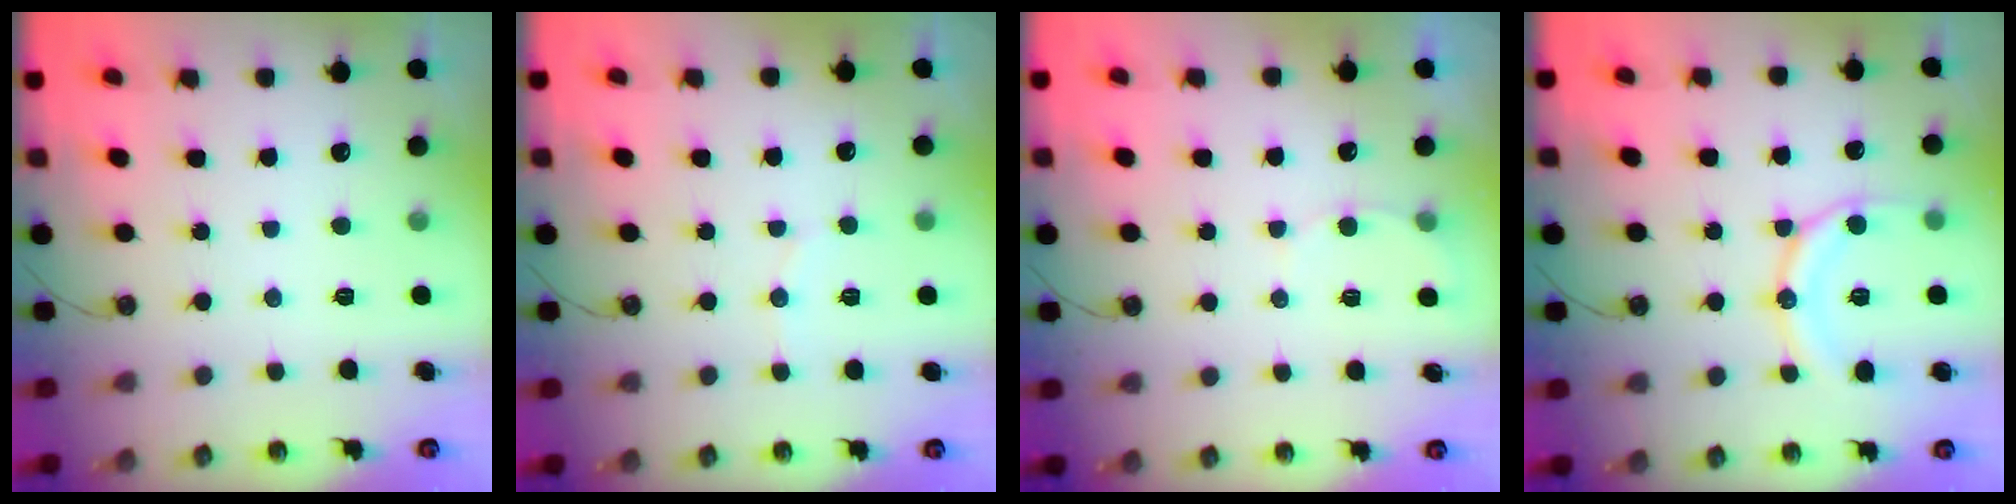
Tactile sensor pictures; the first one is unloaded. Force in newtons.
{"total": 5.1, "press": 4.8, "slide": 1.8}
{"total": 4.6, "press": 4.6, "slide": 0.3}
{"total": 12.1, "press": 12.0, "slide": 1.5}